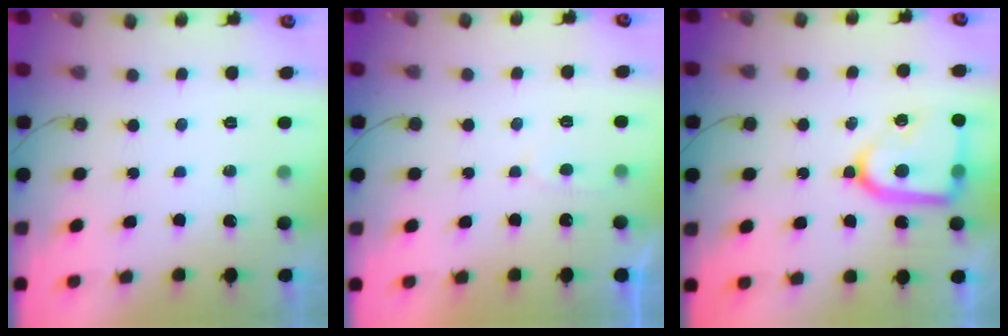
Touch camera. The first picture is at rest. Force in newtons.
{"total": 2.5, "press": 2.5, "slide": 0.3}
{"total": 16.7, "press": 16.6, "slide": 1.6}